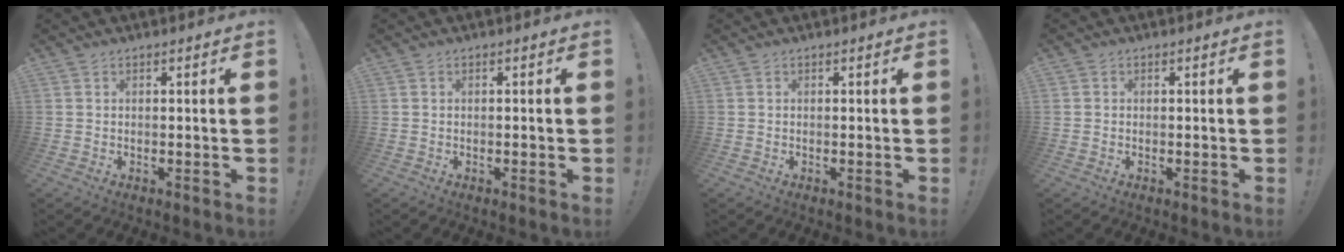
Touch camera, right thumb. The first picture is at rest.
{"total": 0.5, "force": [-0.4, 0.0, 0.3], "torque": [-0.007, -0.001, -0.007]}
{"total": 0.0}
{"total": 0.6, "force": [-0.3, 0.5, 0.0], "torque": [-0.001, 0.002, -0.005]}